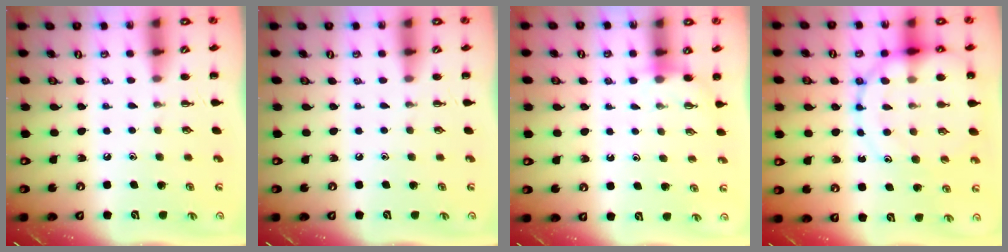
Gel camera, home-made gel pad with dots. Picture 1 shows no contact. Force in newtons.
{"total": 0.0}
{"total": 2.6, "press": 2.5, "slide": 0.9}
{"total": 14.8, "press": 14.6, "slide": 2.9}